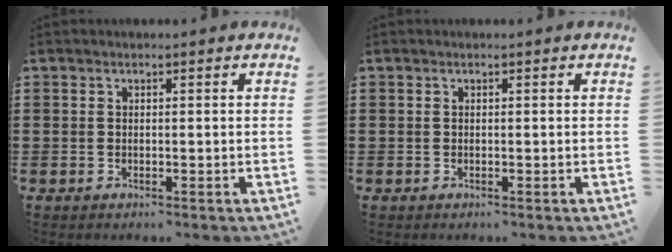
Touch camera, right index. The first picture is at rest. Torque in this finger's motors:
{"motor_torque": [-0.59, 1.54, 0.00, 0.01]}